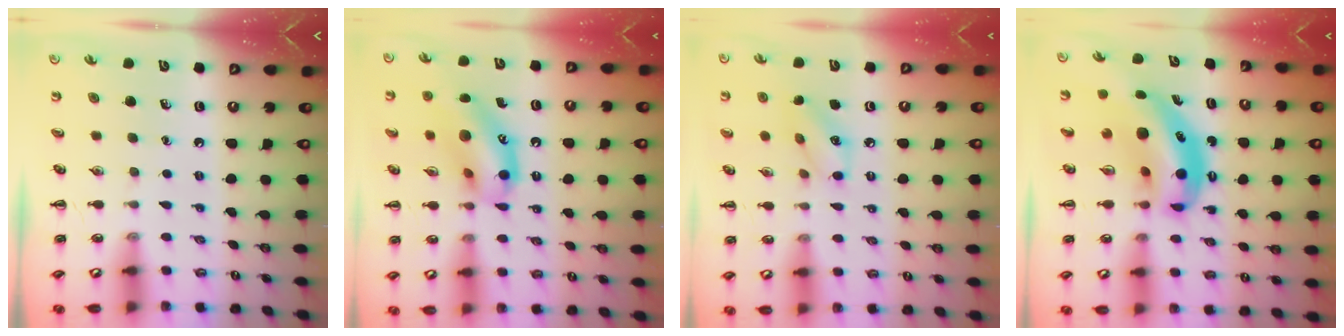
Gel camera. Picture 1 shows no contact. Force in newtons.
{"total": 15.4, "press": 15.1, "slide": 2.6}
{"total": 7.3, "press": 7.3, "slide": 0.6}
{"total": 10.7, "press": 10.4, "slide": 2.3}